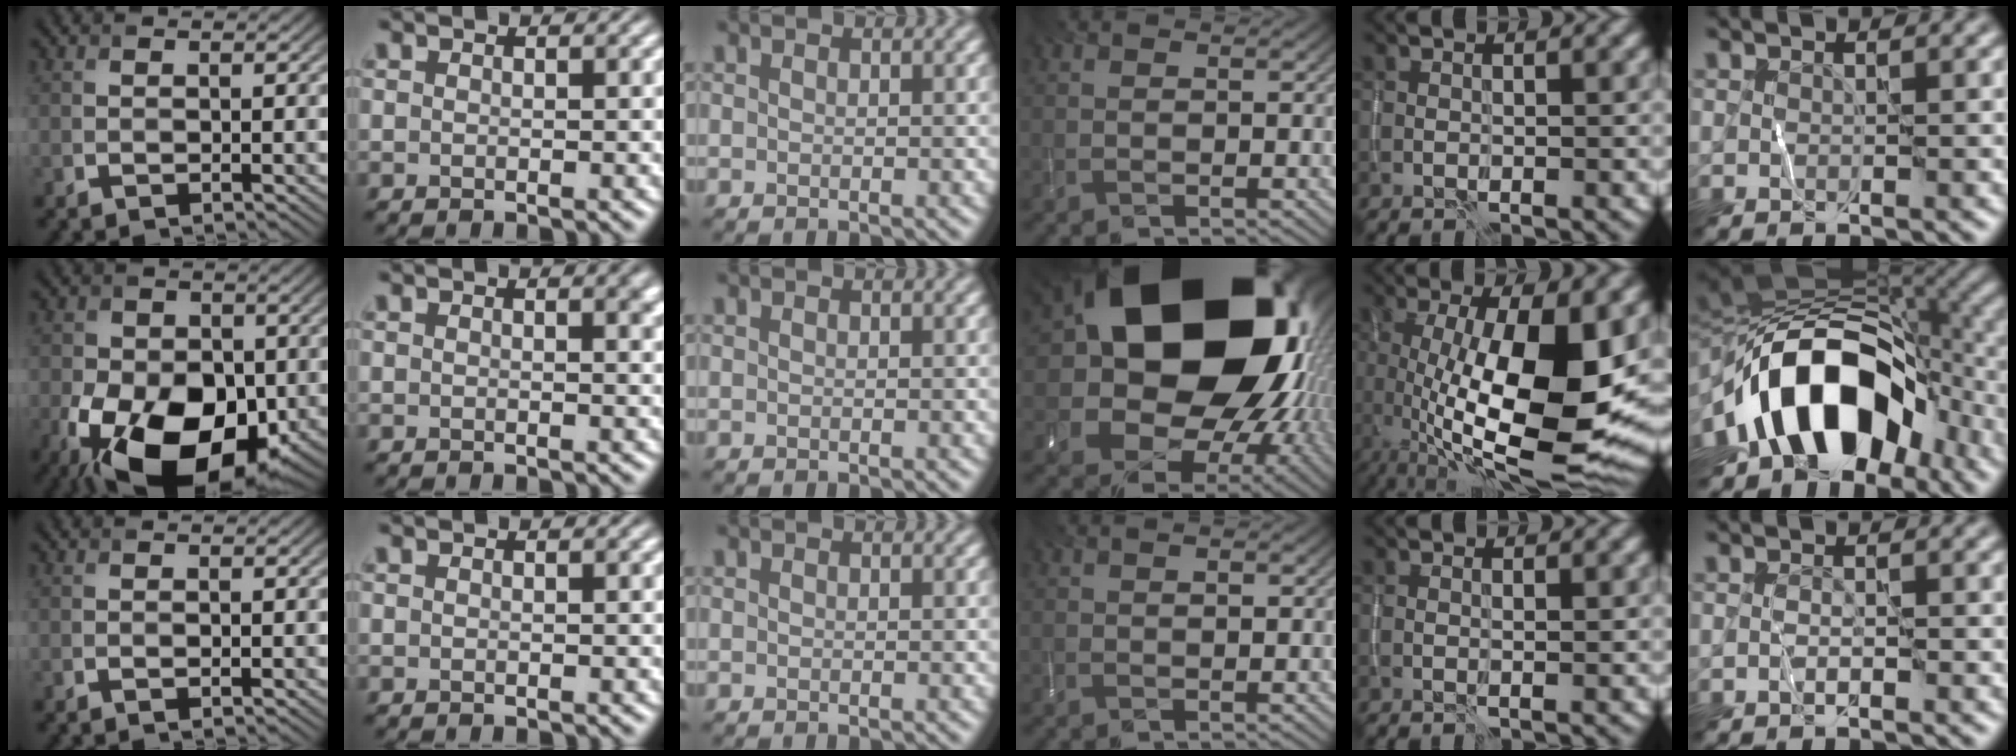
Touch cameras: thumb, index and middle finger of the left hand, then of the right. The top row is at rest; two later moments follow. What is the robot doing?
{"motion": "wipe", "object": "whiteboard"}